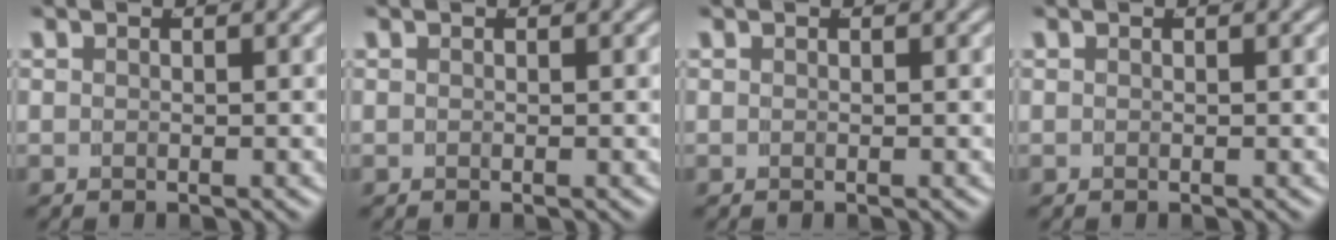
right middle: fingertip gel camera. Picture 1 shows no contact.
{"total": 0.0}
{"total": 0.0}
{"total": 0.0}